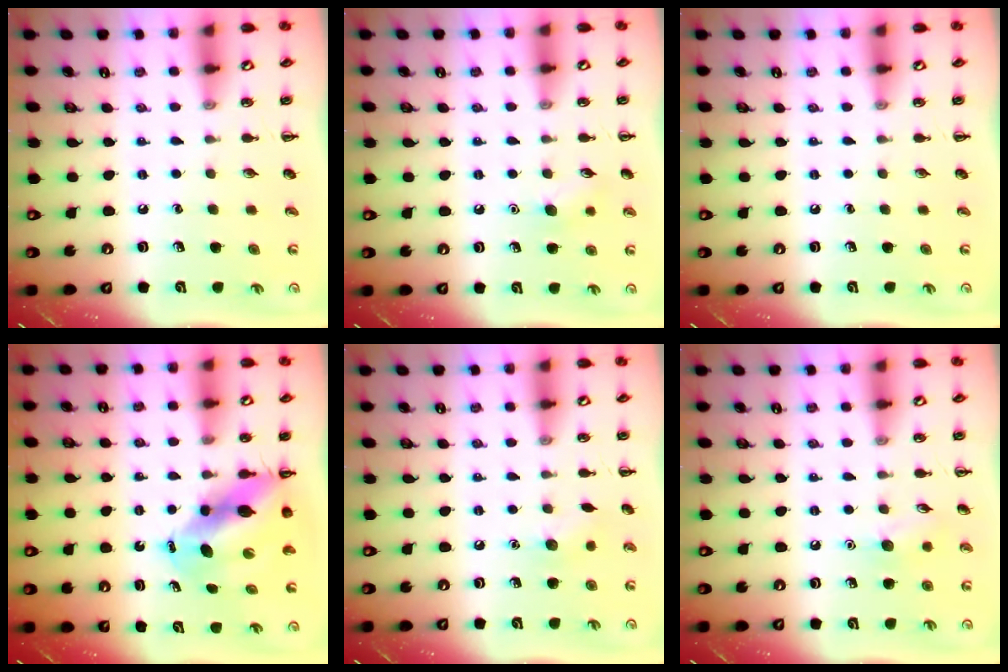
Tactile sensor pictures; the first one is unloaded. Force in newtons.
{"total": 8.2, "press": 7.9, "slide": 2.0}
{"total": 0.0}
{"total": 10.4, "press": 10.0, "slide": 2.9}
{"total": 6.3, "press": 6.1, "slide": 1.7}
{"total": 7.5, "press": 7.3, "slide": 1.6}